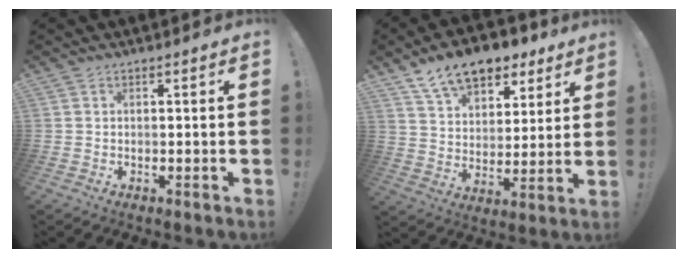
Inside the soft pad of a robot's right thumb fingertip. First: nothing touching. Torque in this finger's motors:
{"motor_torque": [0.10, 0.48, 0.24, 0.11, 0.05]}